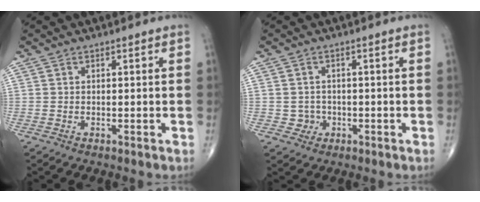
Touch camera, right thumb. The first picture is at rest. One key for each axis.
{"total": 2.6, "fx": -0.7, "fy": 2.5, "fz": 0.2, "tx": 0.013, "ty": 0.009, "tz": -0.010}